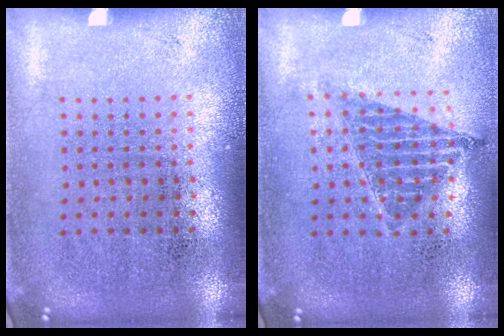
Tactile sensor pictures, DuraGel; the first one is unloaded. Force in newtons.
{"total": 0.9, "press": 0.8, "slide": 0.3}